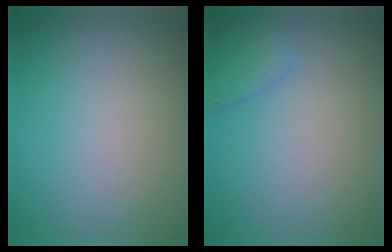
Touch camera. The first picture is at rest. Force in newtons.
{"total": 1.5, "press": 1.5, "slide": 0.1}